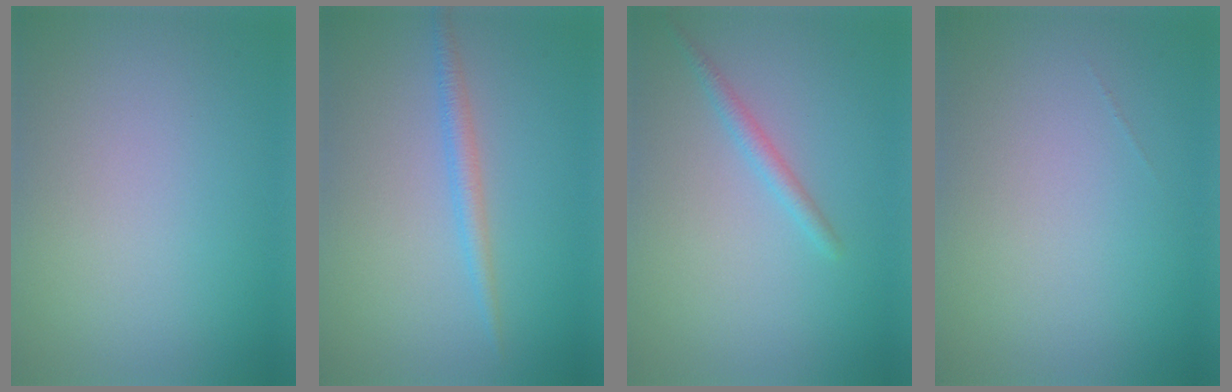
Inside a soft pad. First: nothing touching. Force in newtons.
{"total": 1.7, "press": 1.7, "slide": 0.1}
{"total": 1.5, "press": 1.5, "slide": 0.0}
{"total": 0.0}